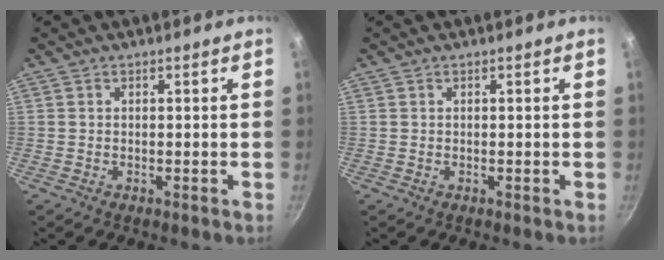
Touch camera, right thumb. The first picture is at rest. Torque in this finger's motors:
{"motor_torque": [-0.17, 0.41, -0.19, 0.34, 0.00]}